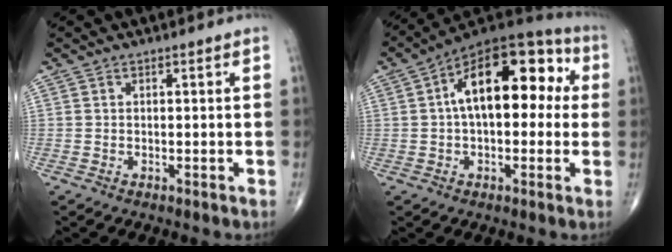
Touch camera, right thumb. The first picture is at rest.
{"total": 18.7, "force": [2.9, 9.8, 15.7], "torque": [-0.210, 0.047, 0.032]}